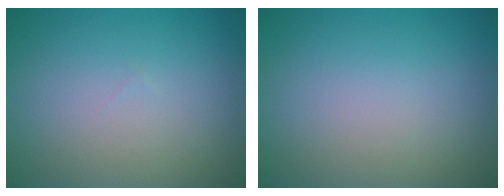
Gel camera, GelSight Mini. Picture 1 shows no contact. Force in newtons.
{"total": 0.0}